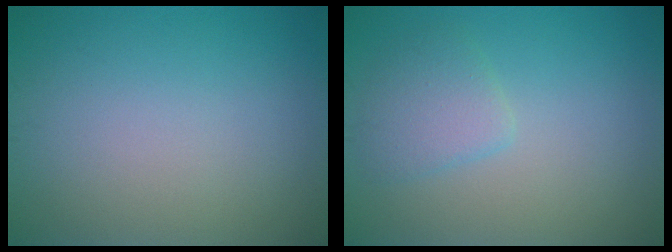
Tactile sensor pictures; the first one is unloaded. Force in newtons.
{"total": 2.4, "press": 2.4, "slide": 0.3}